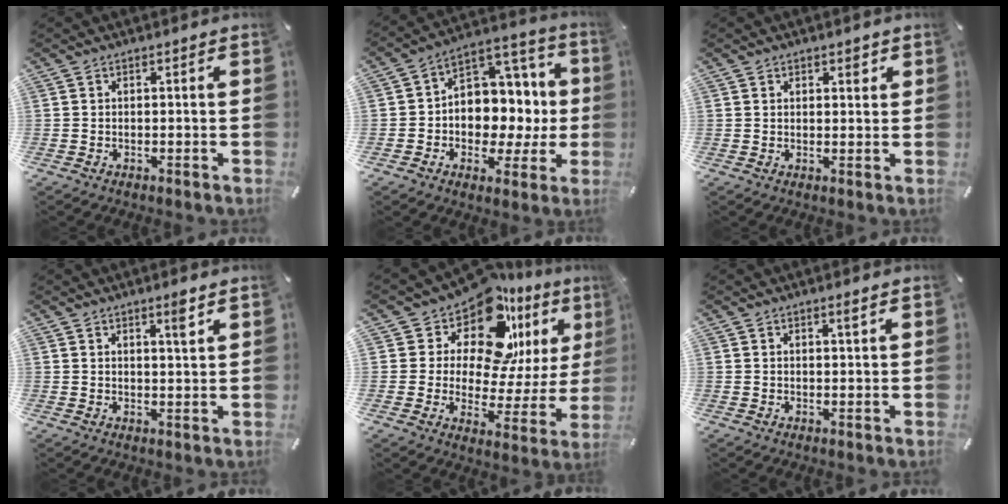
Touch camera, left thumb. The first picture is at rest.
{"total": 10.8, "force": [-0.9, 9.6, 4.7], "torque": [-0.046, -0.019, -0.006]}
{"total": 1.8, "force": [1.1, 1.2, 0.8], "torque": [-0.001, -0.003, 0.015]}
{"total": 3.7, "force": [2.4, 0.6, 2.8], "torque": [-0.034, -0.011, 0.036]}
{"total": 16.4, "force": [12.3, 8.1, 7.3], "torque": [-0.106, -0.117, 0.208]}
{"total": 1.6, "force": [1.0, 0.4, 1.1], "torque": [-0.023, 0.000, 0.018]}